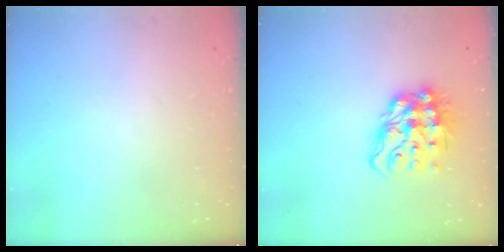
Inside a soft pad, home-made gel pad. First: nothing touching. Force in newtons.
{"total": 13.6, "press": 13.5, "slide": 1.5}